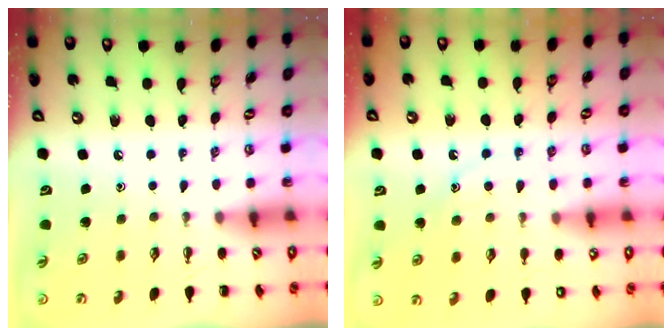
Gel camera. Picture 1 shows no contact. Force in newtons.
{"total": 11.8, "press": 11.7, "slide": 1.1}